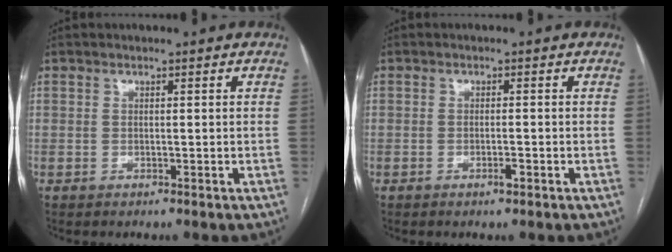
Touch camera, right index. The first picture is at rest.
{"total": 1.5, "force": [-0.8, 0.2, 1.2], "torque": [-0.023, -0.001, -0.013]}